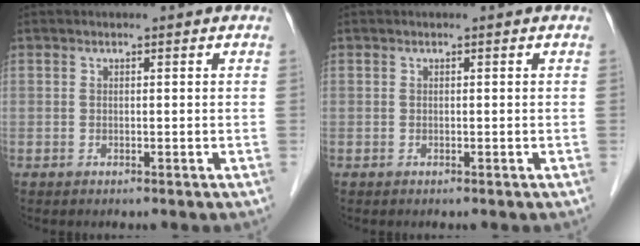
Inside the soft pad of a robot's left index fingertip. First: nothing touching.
{"total": 0.0}